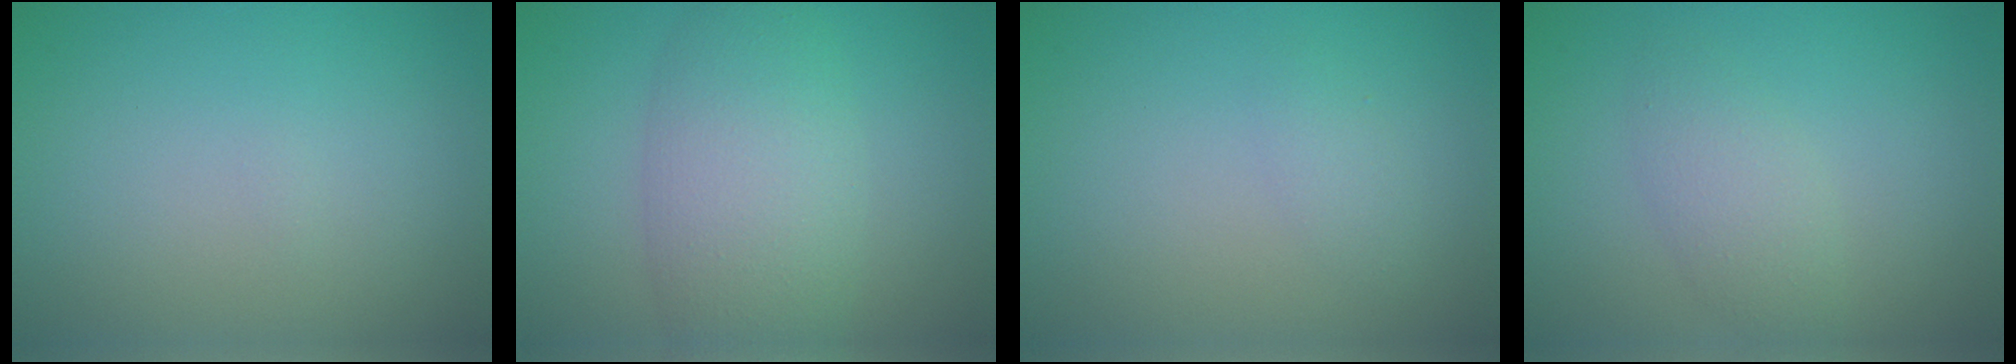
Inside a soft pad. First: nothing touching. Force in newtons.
{"total": 6.2, "press": 6.2, "slide": 0.4}
{"total": 1.0, "press": 1.0, "slide": 0.1}
{"total": 2.4, "press": 2.4, "slide": 0.1}